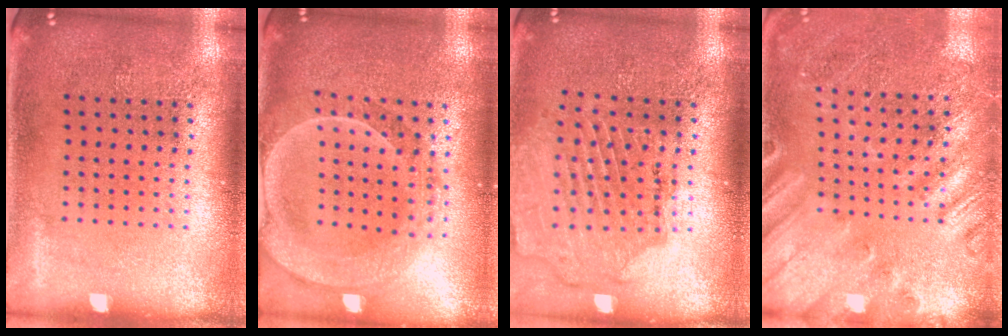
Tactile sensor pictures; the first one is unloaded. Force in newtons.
{"total": 2.3, "press": 2.1, "slide": 0.9}
{"total": 1.6, "press": 1.6, "slide": 0.3}
{"total": 2.3, "press": 2.2, "slide": 0.6}